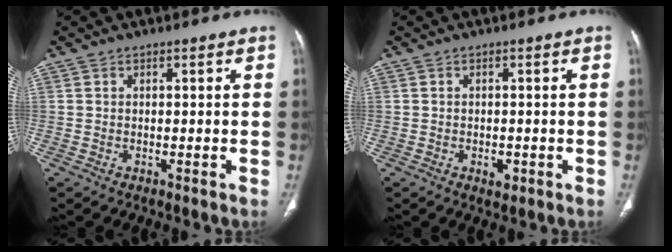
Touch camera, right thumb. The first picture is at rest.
{"total": 1.9, "force": [-0.8, 1.2, 1.3], "torque": [-0.016, 0.000, -0.007]}